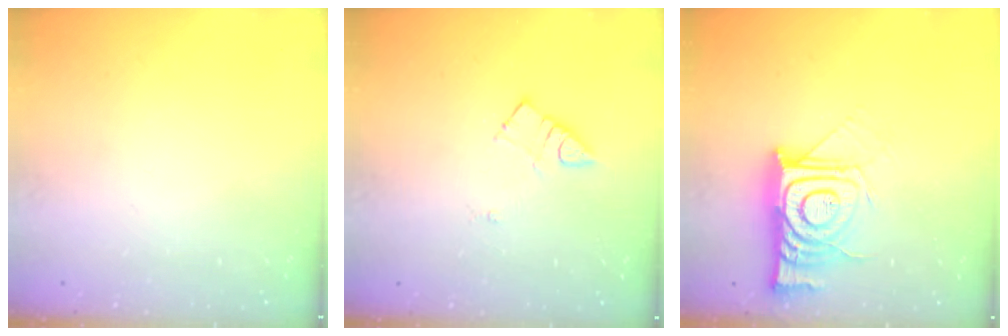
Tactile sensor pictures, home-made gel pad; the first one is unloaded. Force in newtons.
{"total": 3.4, "press": 3.4, "slide": 0.5}
{"total": 15.2, "press": 15.1, "slide": 1.1}